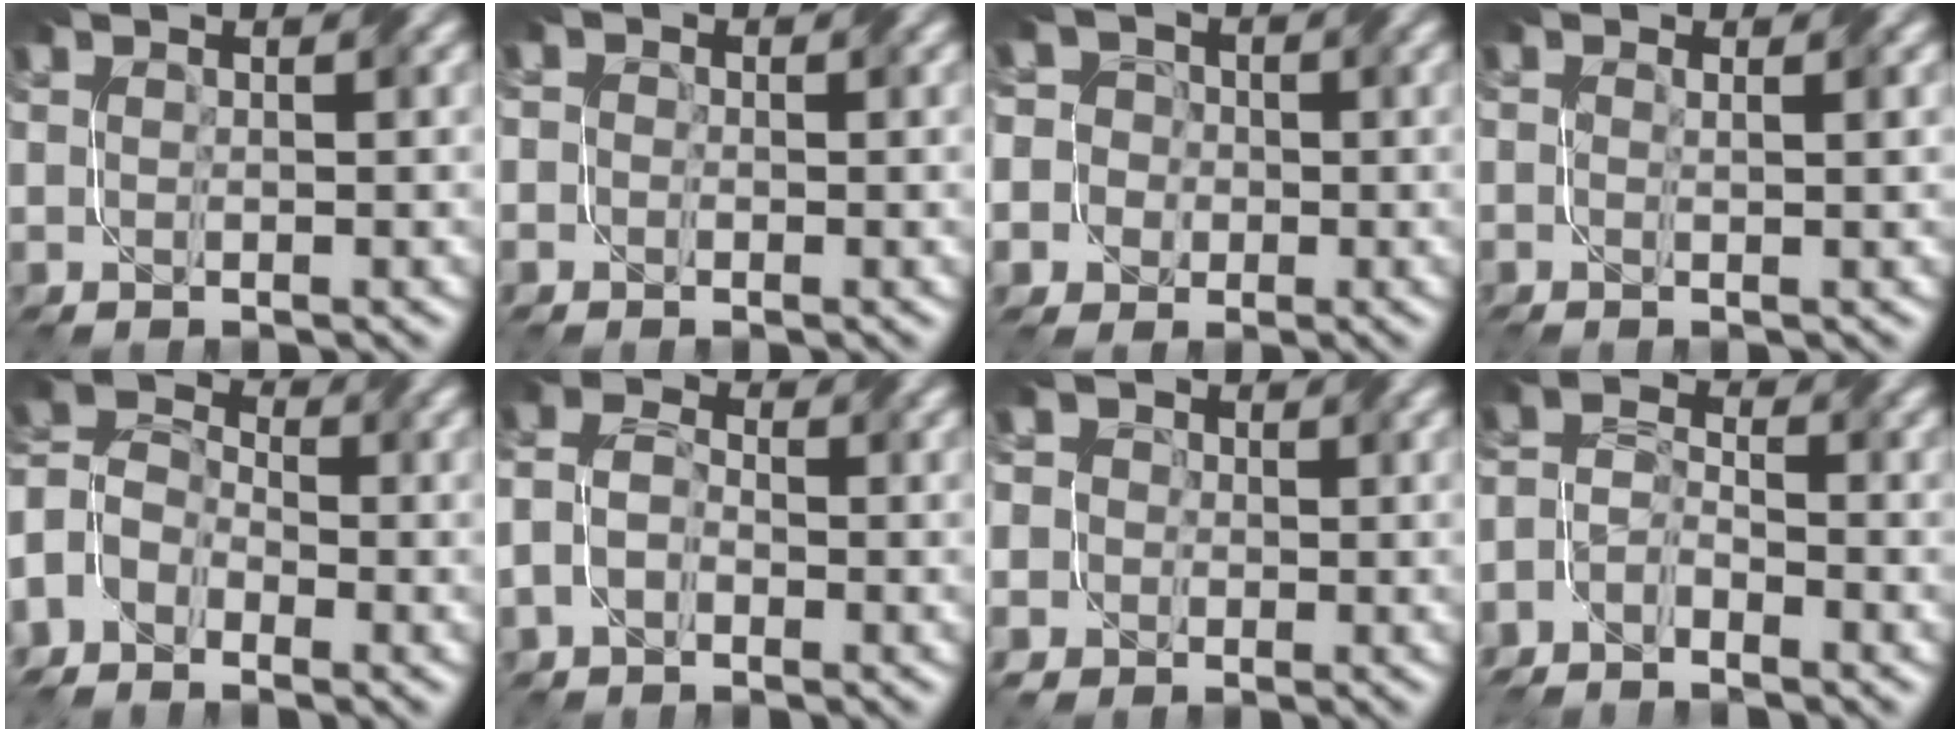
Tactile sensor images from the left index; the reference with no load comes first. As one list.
[{"total": 1.9, "force": [-0.1, 1.8, 0.6], "torque": [-0.001, 0.004, -0.015]}, {"total": 8.6, "force": [-2.1, 8.0, 2.4], "torque": [-0.065, 0.018, -0.072]}, {"total": 1.3, "force": [0.4, 0.5, 1.1], "torque": [-0.010, 0.002, -0.004]}, {"total": 5.1, "force": [-2.9, 3.4, 2.4], "torque": [-0.052, 0.008, -0.063]}, {"total": 3.3, "force": [-1.2, 2.4, 1.9], "torque": [-0.044, 0.006, -0.032]}, {"total": 7.4, "force": [-0.1, 6.9, 2.6], "torque": [-0.067, 0.020, -0.044]}, {"total": 3.6, "force": [-2.8, 1.6, 1.6], "torque": [-0.034, -0.002, -0.064]}]